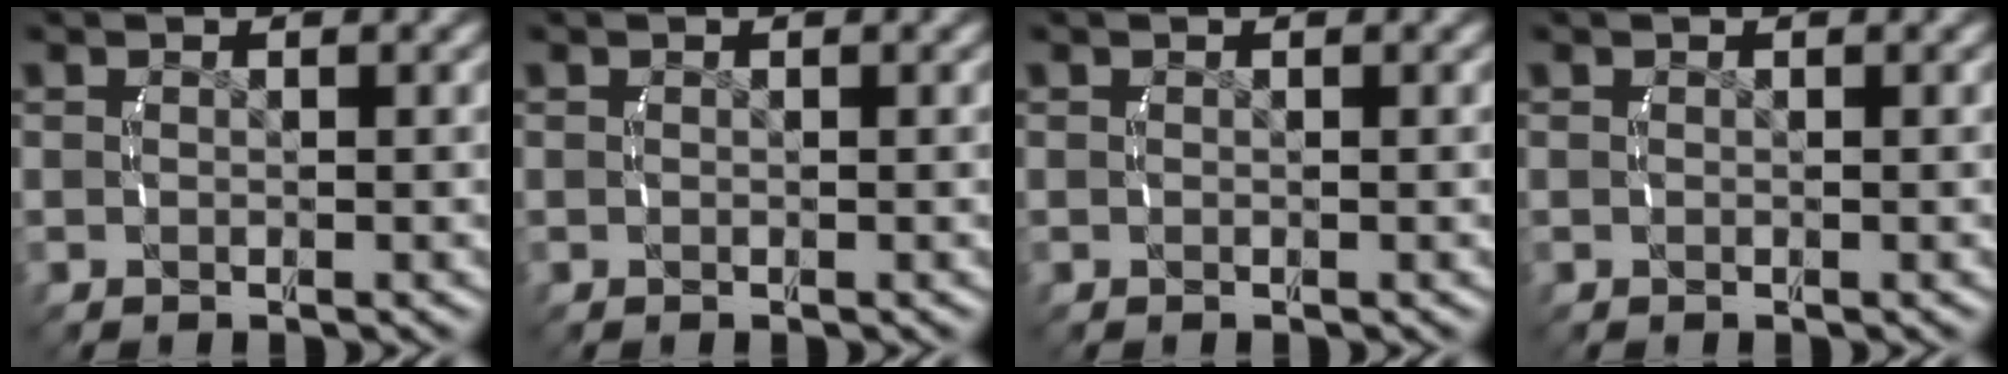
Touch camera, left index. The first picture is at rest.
{"total": 0.0}
{"total": 0.0}
{"total": 0.0}